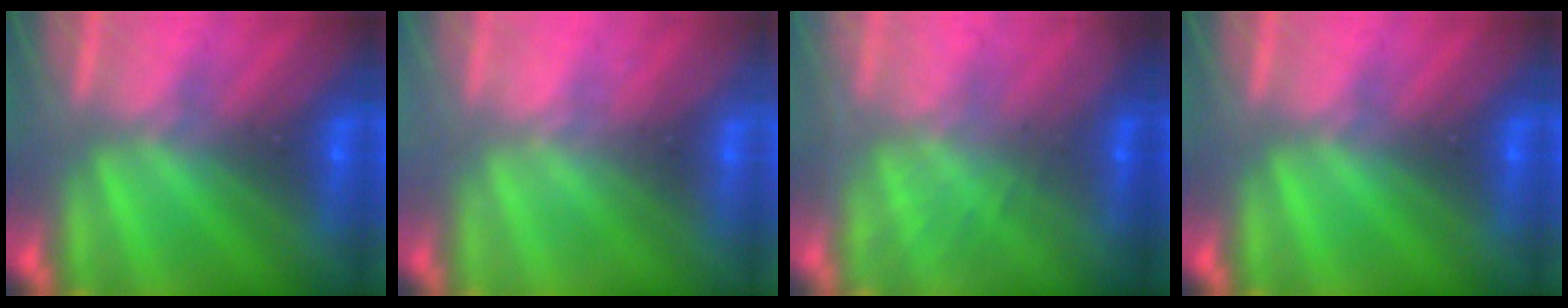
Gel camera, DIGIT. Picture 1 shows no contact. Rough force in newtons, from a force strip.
{"total": 2.3}
{"total": 7.6}
{"total": 0.0}